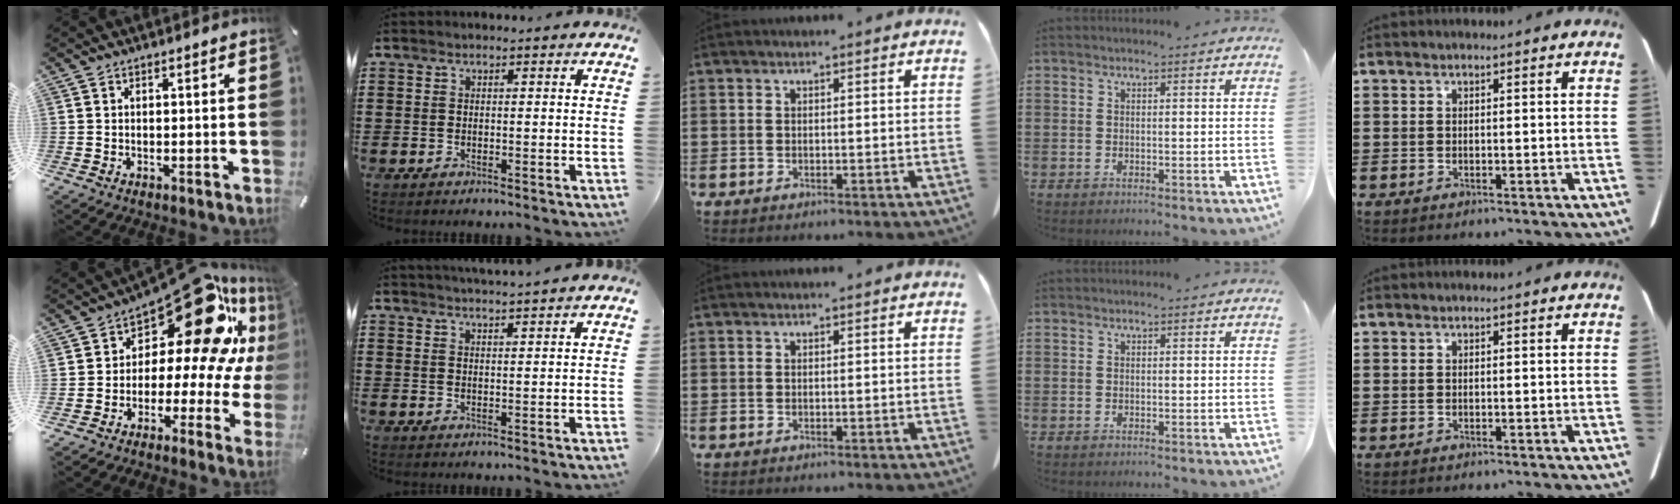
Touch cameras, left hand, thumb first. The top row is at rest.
{"thumb": {"total": 21.3, "force": [10.4, 10.3, 15.4], "torque": [-0.215, -0.075, 0.175]}, "index": {"total": 2.3, "force": [2.2, -0.4, 0.2], "torque": [-0.009, -0.007, 0.041]}}